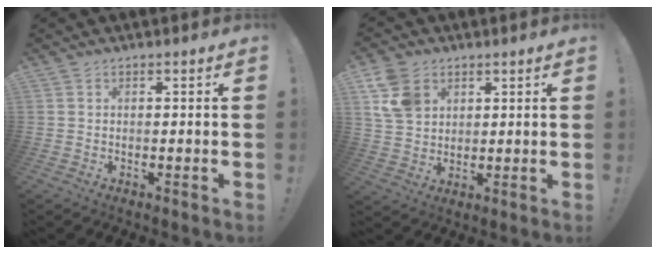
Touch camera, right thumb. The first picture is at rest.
{"total": 10.5, "force": [4.7, 7.8, 5.2], "torque": [-0.106, -0.010, 0.097]}